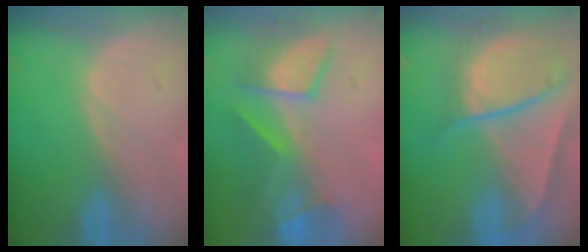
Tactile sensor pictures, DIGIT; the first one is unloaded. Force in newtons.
{"total": 7.5, "press": 7.4, "slide": 1.1}
{"total": 10.4, "press": 8.8, "slide": 5.5}